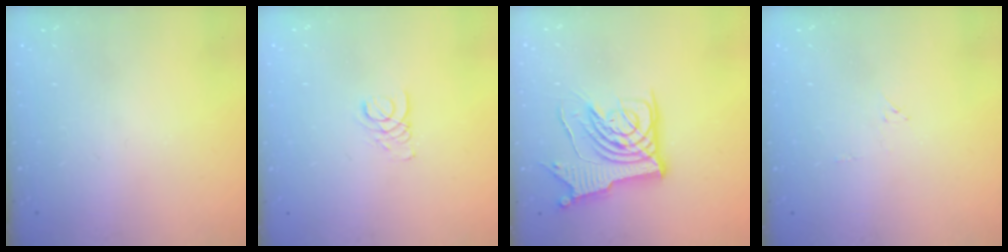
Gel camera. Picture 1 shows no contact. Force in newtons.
{"total": 1.9, "press": 1.9, "slide": 0.2}
{"total": 13.6, "press": 13.5, "slide": 1.8}
{"total": 4.7, "press": 4.7, "slide": 0.2}